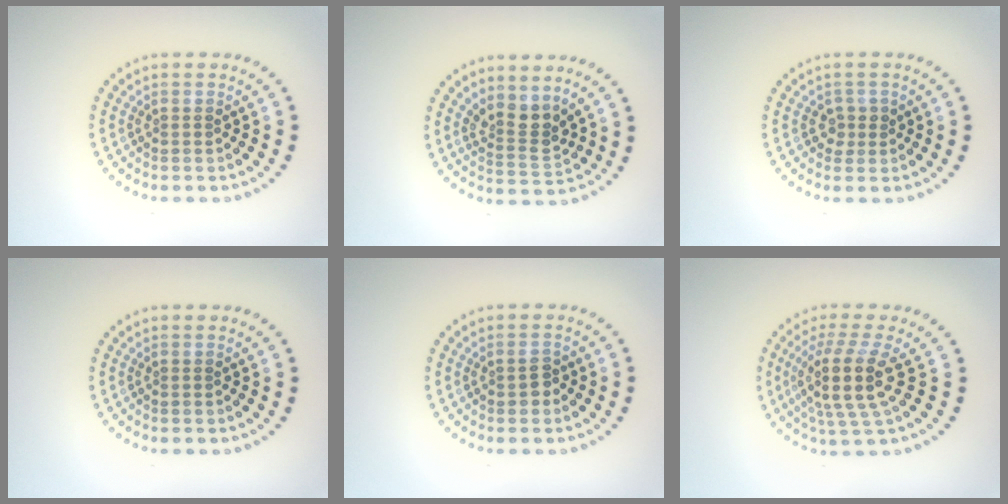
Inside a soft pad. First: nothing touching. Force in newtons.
{"total": 2.8, "press": 2.1, "slide": 1.8}
{"total": 1.2, "press": 1.1, "slide": 0.4}
{"total": 0.0}
{"total": 1.4, "press": 1.4, "slide": 0.1}
{"total": 4.8, "press": 3.9, "slide": 2.9}